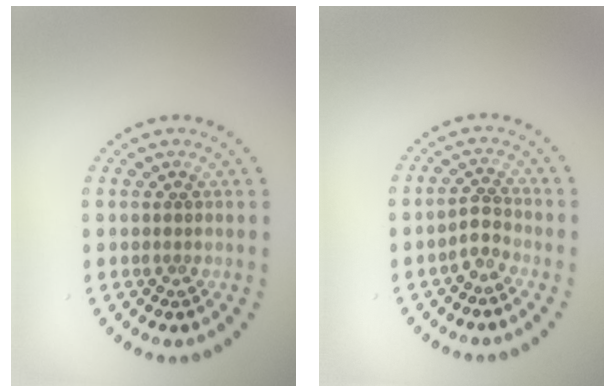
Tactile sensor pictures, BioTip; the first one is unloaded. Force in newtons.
{"total": 1.7, "press": 1.3, "slide": 1.2}